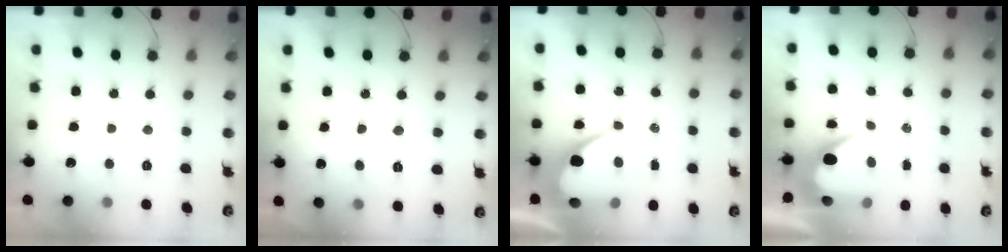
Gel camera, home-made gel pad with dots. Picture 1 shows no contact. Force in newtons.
{"total": 4.9, "press": 4.9, "slide": 0.4}
{"total": 12.2, "press": 12.2, "slide": 0.8}
{"total": 6.7, "press": 6.6, "slide": 0.5}